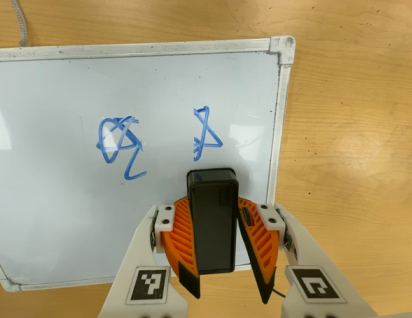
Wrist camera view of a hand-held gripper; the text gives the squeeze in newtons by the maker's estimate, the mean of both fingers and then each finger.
{"total": 7.7, "left": 8.6, "right": 6.9}